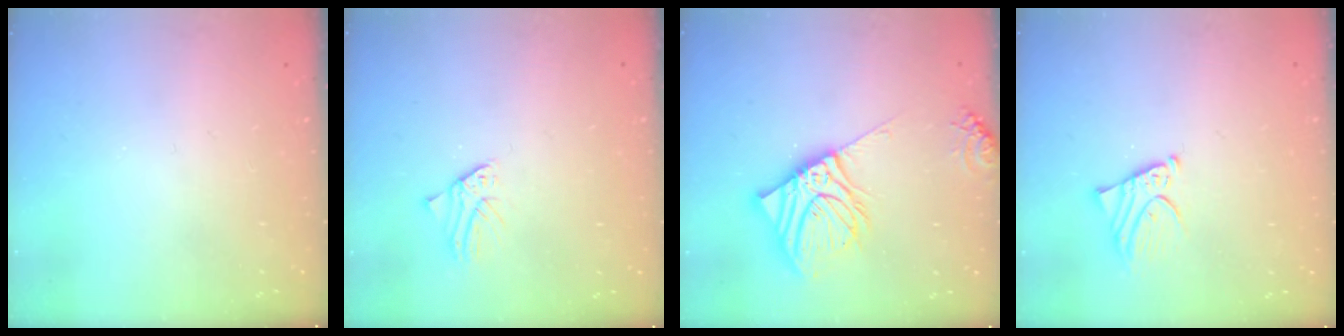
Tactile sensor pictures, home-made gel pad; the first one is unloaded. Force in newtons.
{"total": 1.1, "press": 1.1, "slide": 0.1}
{"total": 16.0, "press": 15.6, "slide": 3.1}
{"total": 3.5, "press": 3.5, "slide": 0.4}